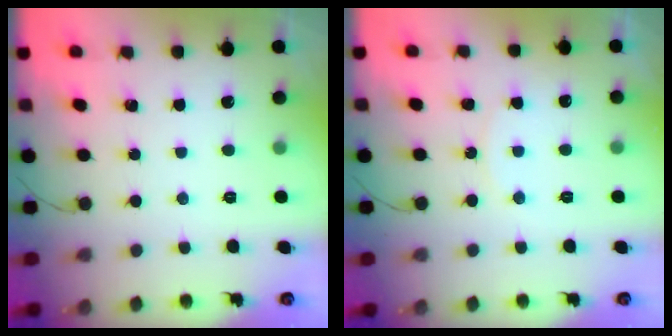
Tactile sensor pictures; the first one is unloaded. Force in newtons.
{"total": 4.0, "press": 3.9, "slide": 0.4}